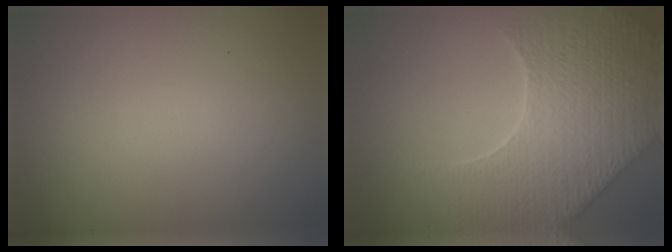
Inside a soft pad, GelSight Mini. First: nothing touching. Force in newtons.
{"total": 9.0, "press": 6.4, "slide": 6.3}